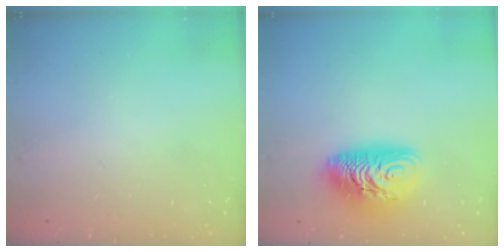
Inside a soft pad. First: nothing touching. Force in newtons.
{"total": 12.8, "press": 12.8, "slide": 1.2}